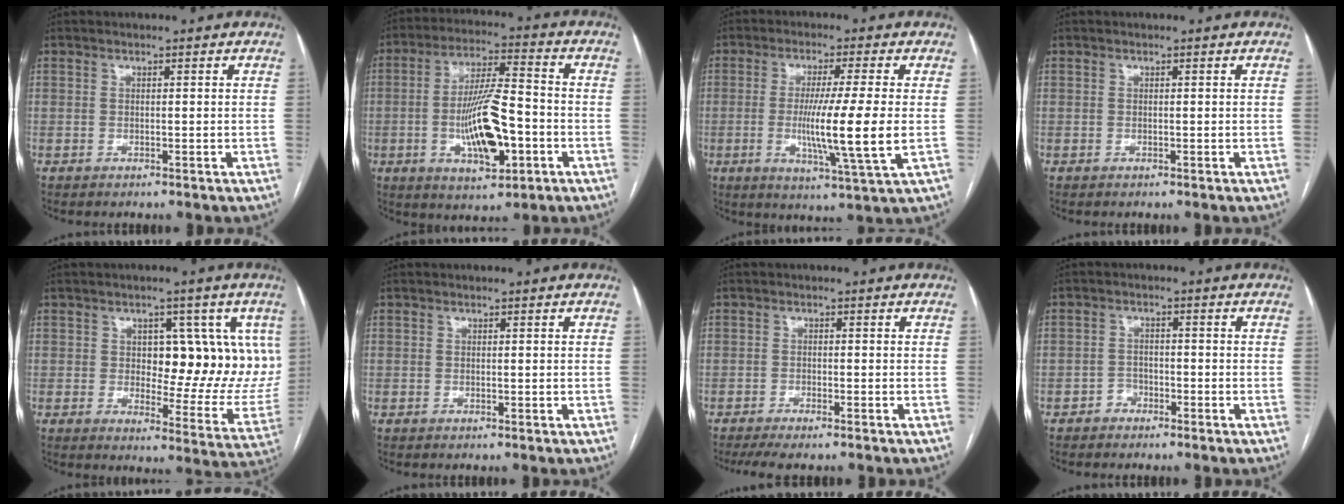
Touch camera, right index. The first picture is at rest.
{"total": 13.2, "force": [-3.3, 3.4, 12.3], "torque": [-0.229, 0.000, -0.052]}
{"total": 11.5, "force": [-1.1, -1.1, 11.4], "torque": [-0.206, -0.031, -0.023]}
{"total": 0.0}
{"total": 13.3, "force": [2.9, 6.6, 11.2], "torque": [-0.129, 0.006, 0.046]}
{"total": 0.0}
{"total": 4.9, "force": [-4.1, 0.8, 2.7], "torque": [-0.038, -0.009, -0.064]}
{"total": 1.9, "force": [-1.5, 1.3, 0.2], "torque": [-0.002, 0.007, -0.029]}